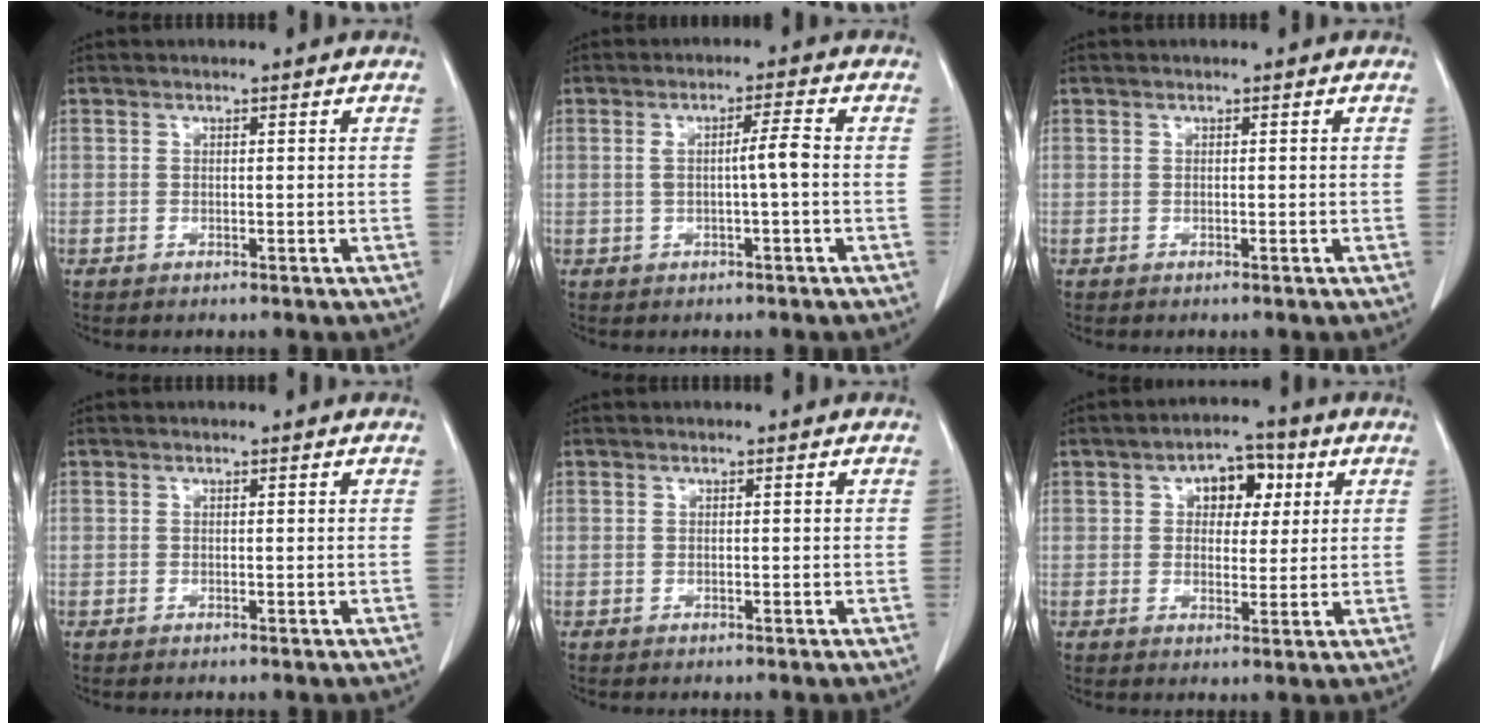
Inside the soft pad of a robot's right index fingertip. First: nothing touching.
{"total": 4.1, "force": [-0.2, 0.3, 4.1], "torque": [-0.077, 0.010, 0.000]}
{"total": 0.0}
{"total": 0.0}
{"total": 0.0}
{"total": 7.8, "force": [2.5, 4.8, 5.7], "torque": [-0.091, 0.026, 0.041]}